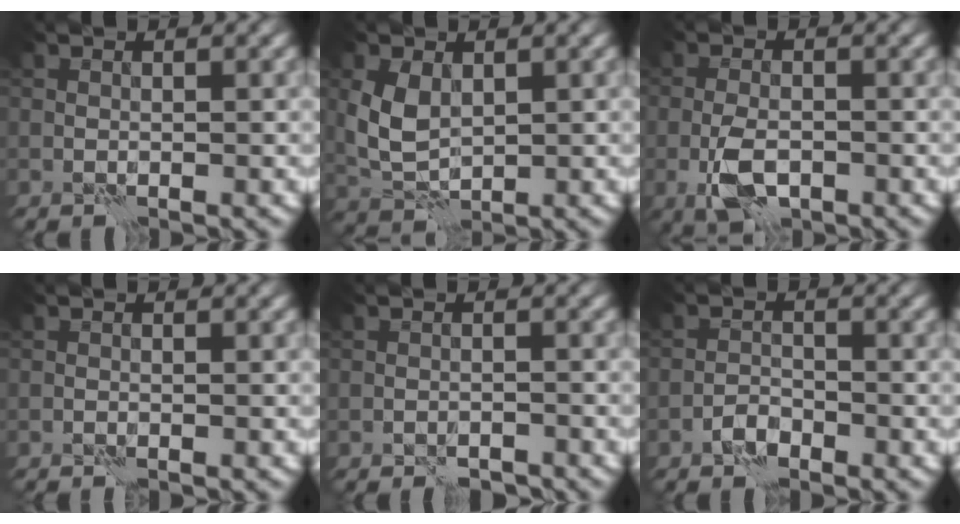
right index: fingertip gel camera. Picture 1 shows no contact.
{"total": 3.9, "force": [0.9, 2.6, 2.7], "torque": [-0.071, 0.003, 0.023]}
{"total": 4.1, "force": [-1.8, 1.9, 3.1], "torque": [-0.061, -0.002, -0.036]}
{"total": 0.7, "force": [-0.6, 0.1, 0.2], "torque": [0.004, 0.001, -0.012]}
{"total": 2.1, "force": [-1.9, 0.5, 0.5], "torque": [-0.006, 0.007, -0.028]}
{"total": 1.5, "force": [-1.2, 0.7, 0.5], "torque": [-0.004, 0.009, -0.025]}